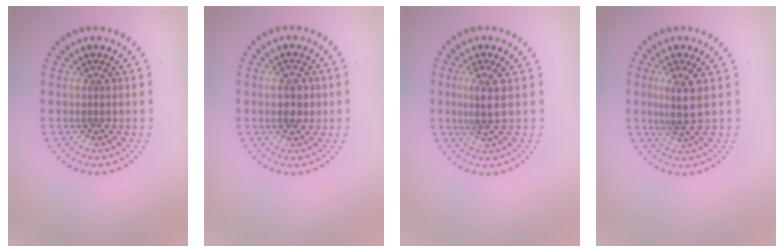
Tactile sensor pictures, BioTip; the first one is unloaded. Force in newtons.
{"total": 2.2, "press": 2.2, "slide": 0.1}
{"total": 2.4, "press": 2.0, "slide": 1.4}
{"total": 2.6, "press": 2.1, "slide": 1.7}